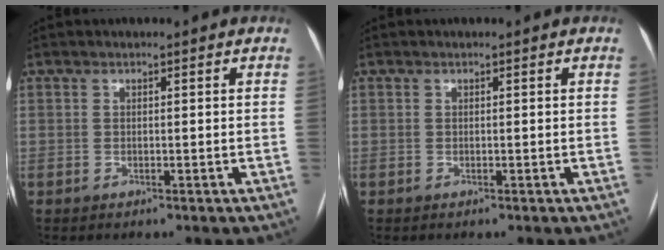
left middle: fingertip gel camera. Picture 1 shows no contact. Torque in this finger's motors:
{"motor_torque": [-0.01, 0.02, 0.00, 0.00]}